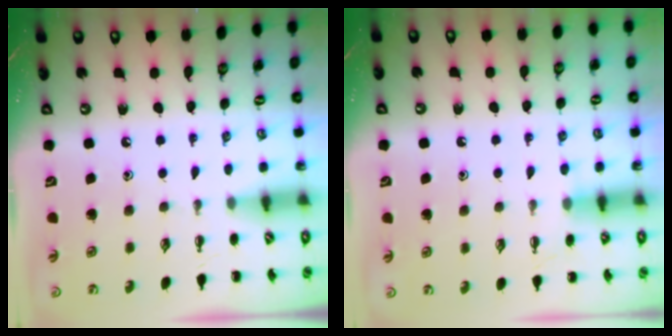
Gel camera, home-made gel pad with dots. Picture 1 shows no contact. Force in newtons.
{"total": 5.5, "press": 5.3, "slide": 1.5}